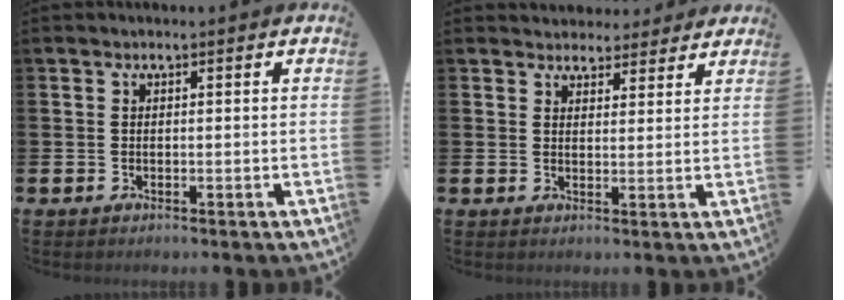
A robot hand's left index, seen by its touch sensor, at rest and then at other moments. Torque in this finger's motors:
{"motor_torque": [1.04, -1.10, 0.31, 0.01]}